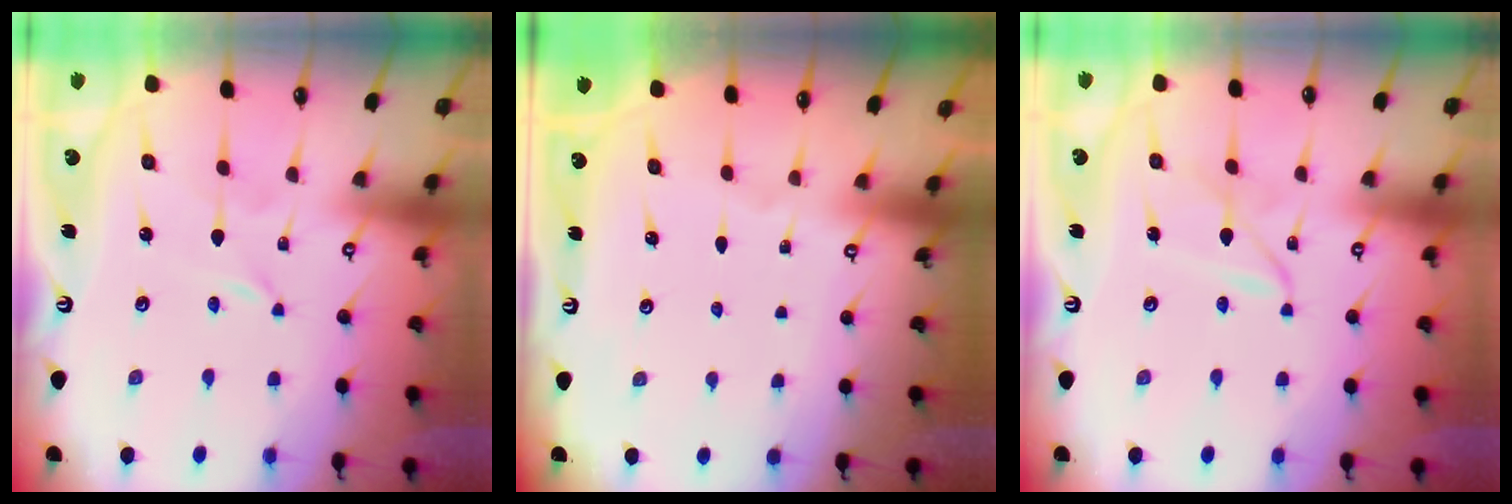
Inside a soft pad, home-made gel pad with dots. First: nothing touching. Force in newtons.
{"total": 0.0}
{"total": 3.4, "press": 3.4, "slide": 0.4}